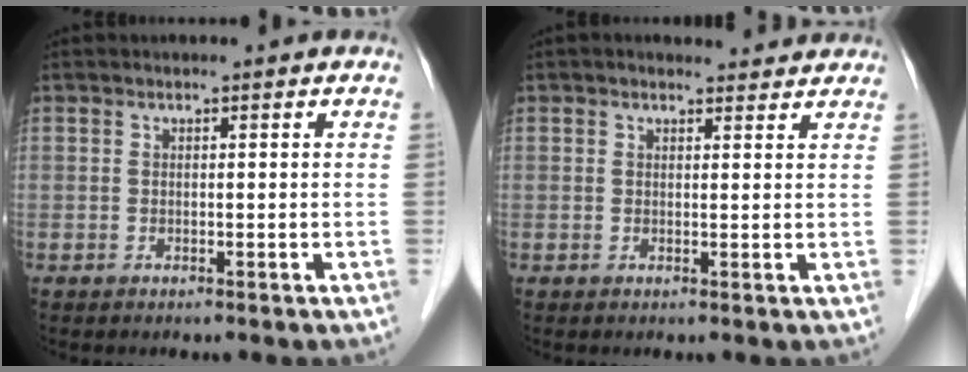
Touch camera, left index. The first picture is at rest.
{"total": 2.8, "force": [2.7, 0.9, 0.3], "torque": [-0.006, 0.007, 0.026]}